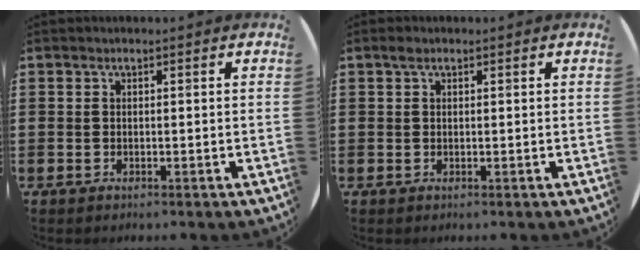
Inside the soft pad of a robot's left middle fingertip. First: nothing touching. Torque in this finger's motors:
{"motor_torque": [0.24, -0.33, 0.10, 0.02]}